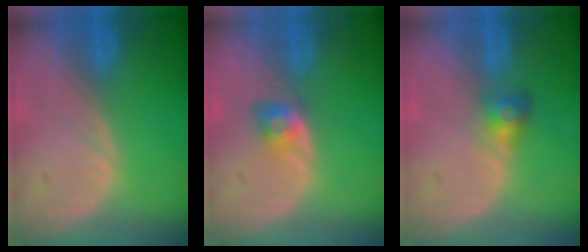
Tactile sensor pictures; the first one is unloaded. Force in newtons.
{"total": 2.9, "press": 2.5, "slide": 1.6}
{"total": 2.8, "press": 2.6, "slide": 0.9}